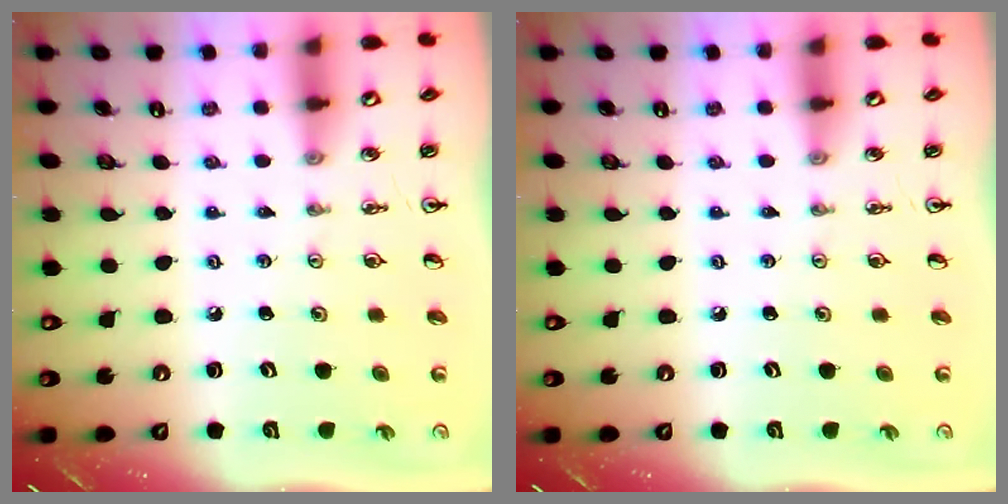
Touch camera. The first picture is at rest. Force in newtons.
{"total": 0.0}